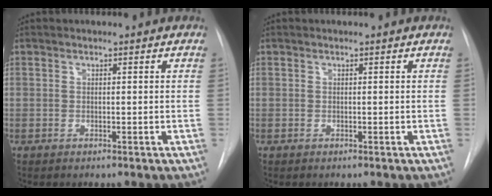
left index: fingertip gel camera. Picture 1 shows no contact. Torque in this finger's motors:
{"motor_torque": [0.01, -0.01, 0.00, 0.00]}